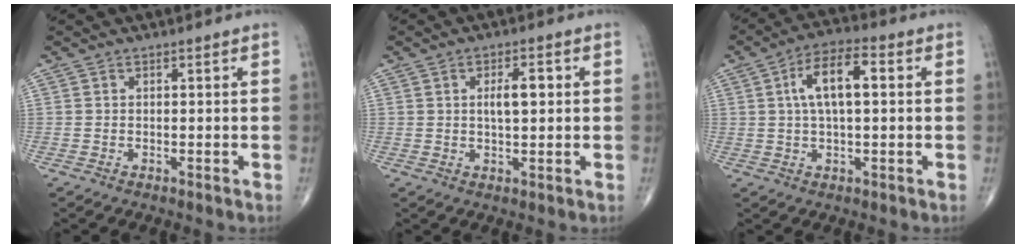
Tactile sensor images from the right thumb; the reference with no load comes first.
{"total": 4.7, "force": [0.8, 1.9, 4.2], "torque": [-0.066, 0.002, 0.013]}
{"total": 9.5, "force": [1.8, 3.9, 8.5], "torque": [-0.150, 0.018, 0.024]}